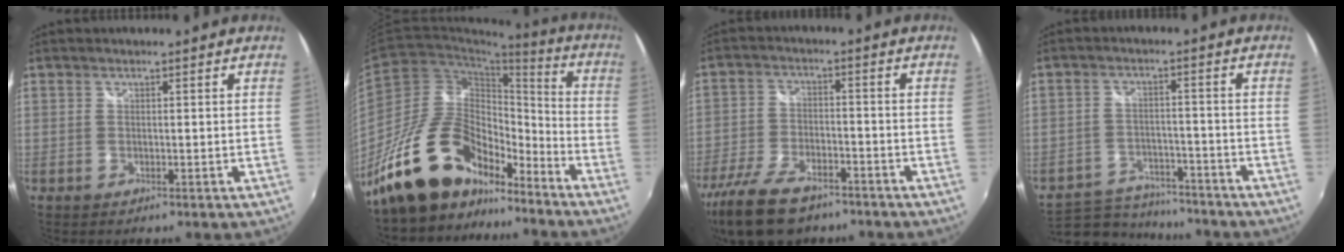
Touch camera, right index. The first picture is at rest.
{"total": 20.0, "force": [-14.6, 9.9, 9.6], "torque": [-0.179, 0.029, -0.235]}
{"total": 15.5, "force": [-11.3, 6.6, 8.3], "torque": [-0.194, -0.026, -0.200]}
{"total": 13.3, "force": [-11.4, 5.5, 3.9], "torque": [-0.109, 0.006, -0.165]}